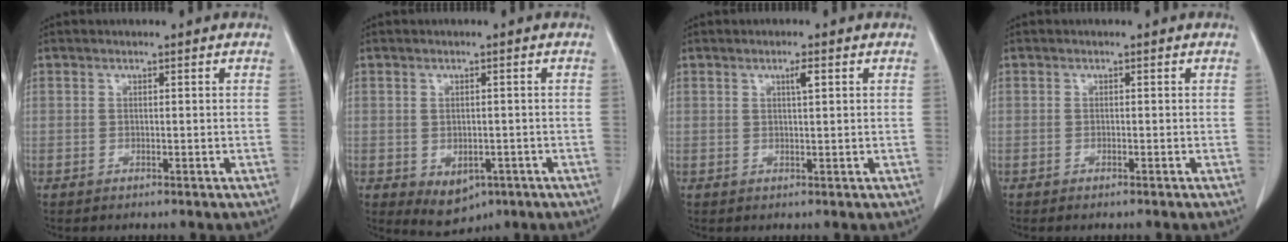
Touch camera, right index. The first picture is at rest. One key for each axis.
{"total": 4.8, "fx": -2.0, "fy": 3.3, "fz": 2.8, "tx": -0.040, "ty": -0.003, "tz": -0.013}
{"total": 1.6, "fx": 0.7, "fy": 0.1, "fz": 1.5, "tx": -0.027, "ty": 0.000, "tz": 0.011}
{"total": 0.6, "fx": -0.5, "fy": -0.2, "fz": 0.3, "tx": -0.006, "ty": 0.001, "tz": -0.009}